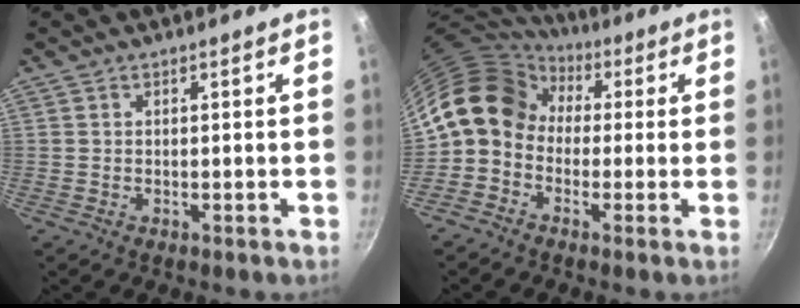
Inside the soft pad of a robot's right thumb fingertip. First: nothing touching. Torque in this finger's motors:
{"motor_torque": [-0.19, 1.64, 0.87, -0.96, 0.13]}